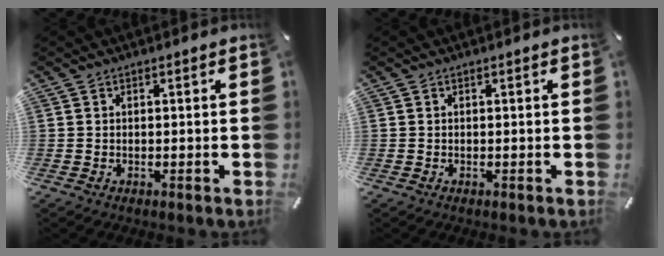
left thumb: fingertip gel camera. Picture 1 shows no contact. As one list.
[{"total": 0.0}]